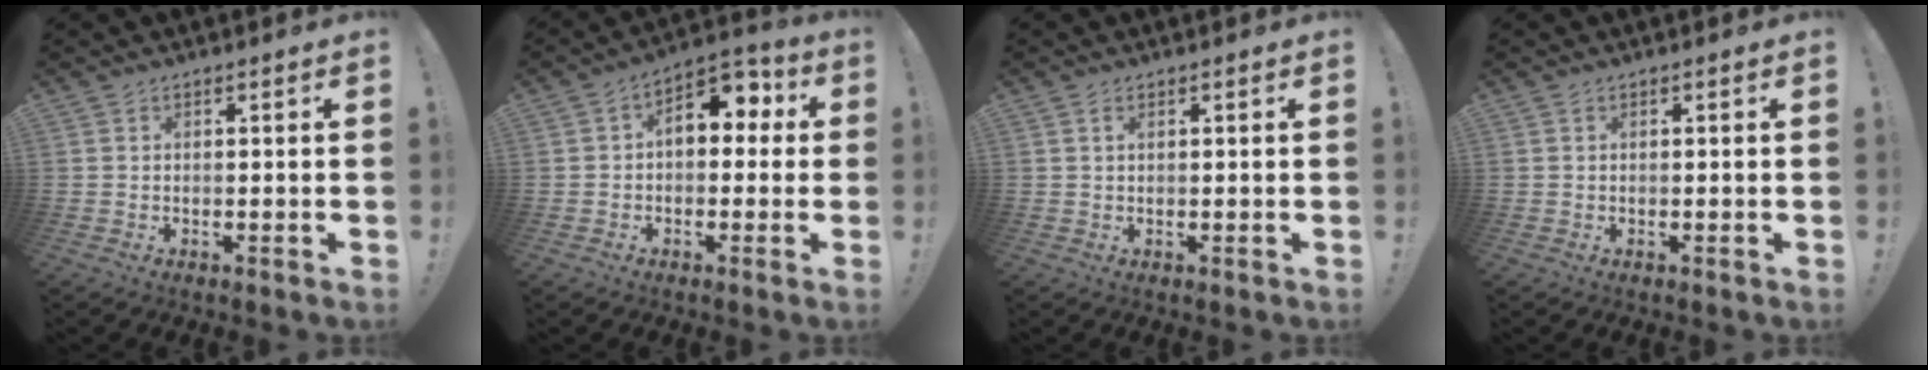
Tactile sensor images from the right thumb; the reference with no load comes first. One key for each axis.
{"total": 9.5, "fx": 2.3, "fy": 6.3, "fz": 6.8, "tx": -0.090, "ty": -0.002, "tz": 0.044}
{"total": 1.0, "fx": 0.5, "fy": 0.5, "fz": 0.8, "tx": -0.009, "ty": -0.001, "tz": 0.007}
{"total": 0.0}